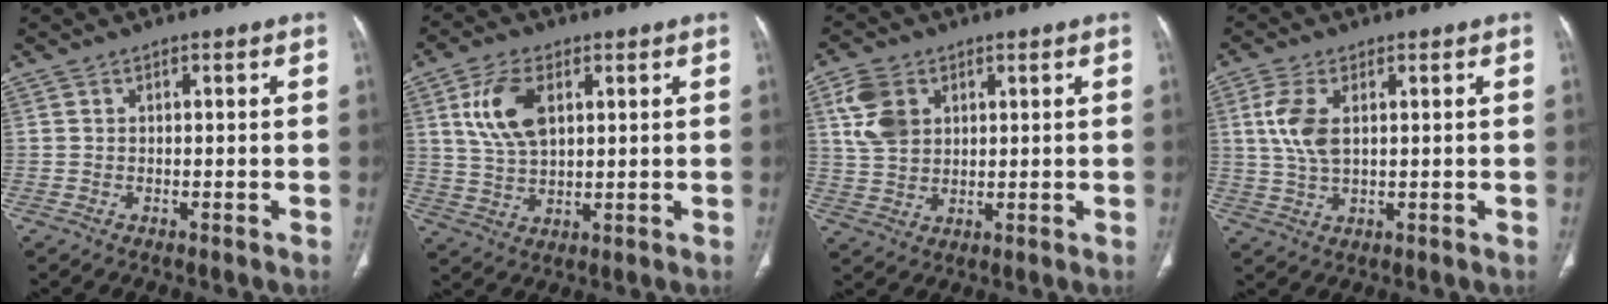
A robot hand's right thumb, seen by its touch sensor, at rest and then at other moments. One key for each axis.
{"total": 9.8, "fx": 3.3, "fy": 5.5, "fz": 7.5, "tx": -0.141, "ty": -0.007, "tz": 0.067}
{"total": 8.0, "fx": 2.9, "fy": 5.8, "fz": 4.8, "tx": -0.084, "ty": -0.004, "tz": 0.063}
{"total": 7.0, "fx": 1.7, "fy": 3.5, "fz": 5.8, "tx": -0.133, "ty": 0.000, "tz": 0.038}